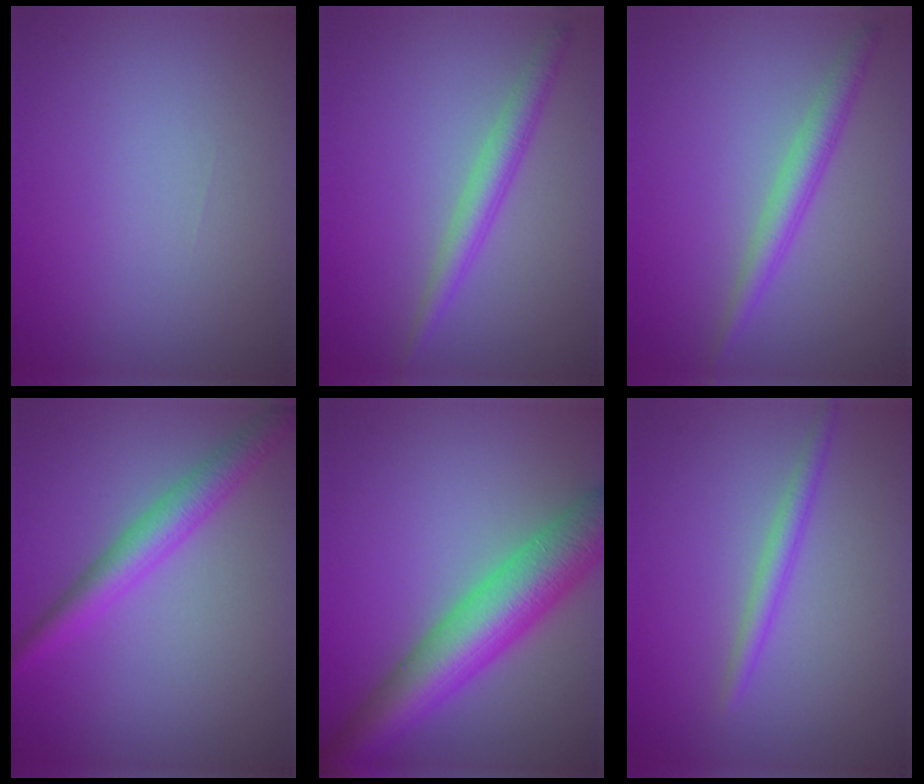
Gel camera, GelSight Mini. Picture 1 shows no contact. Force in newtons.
{"total": 2.4, "press": 2.4, "slide": 0.0}
{"total": 2.4, "press": 2.4, "slide": 0.0}
{"total": 3.7, "press": 3.7, "slide": 0.1}
{"total": 8.7, "press": 8.7, "slide": 0.2}
{"total": 1.7, "press": 1.7, "slide": 0.1}